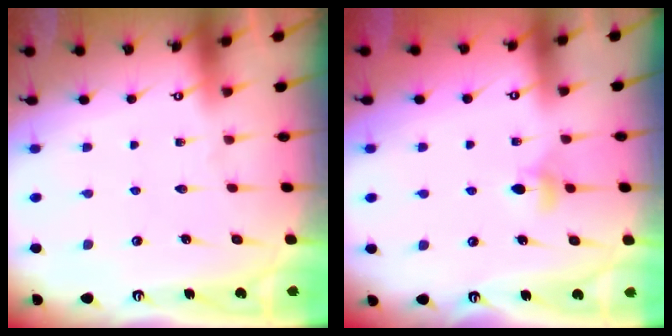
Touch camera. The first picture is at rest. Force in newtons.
{"total": 3.8, "press": 3.7, "slide": 0.7}